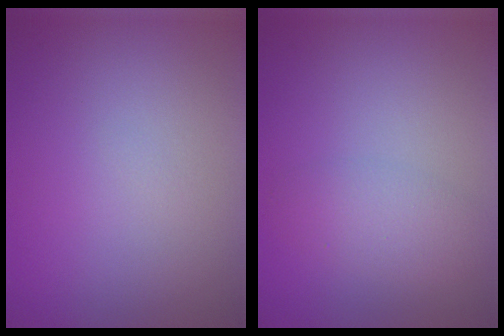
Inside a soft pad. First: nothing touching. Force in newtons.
{"total": 2.5, "press": 2.5, "slide": 0.1}